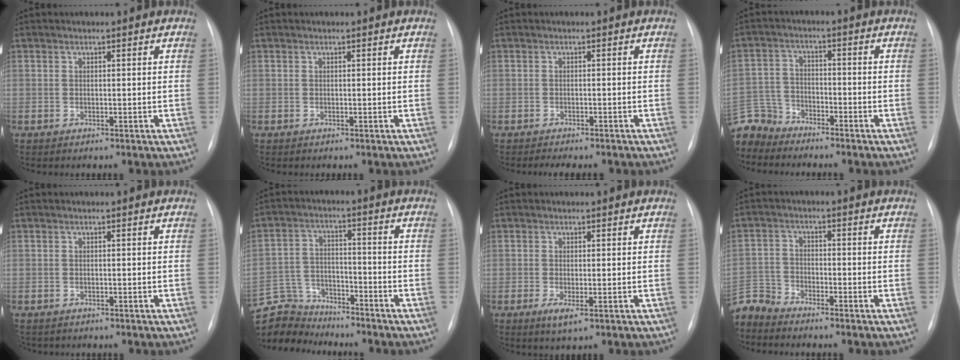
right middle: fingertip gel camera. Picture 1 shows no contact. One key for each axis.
{"total": 0.0}
{"total": 5.4, "fx": -4.7, "fy": 1.5, "fz": 2.2, "tx": -0.025, "ty": -0.001, "tz": -0.059}
{"total": 7.4, "fx": -7.0, "fy": 2.4, "fz": -0.3, "tx": 0.000, "ty": 0.006, "tz": -0.143}
{"total": 1.8, "fx": -1.5, "fy": 1.0, "fz": 0.3, "tx": -0.006, "ty": 0.000, "tz": -0.018}
{"total": 10.6, "fx": -10.2, "fy": 2.6, "fz": 0.1, "tx": -0.013, "ty": 0.021, "tz": -0.191}
{"total": 2.4, "fx": -0.9, "fy": 0.5, "fz": 2.2, "tx": -0.037, "ty": -0.007, "tz": -0.011}
{"total": 5.1, "fx": -5.1, "fy": 0.5, "fz": -0.2, "tx": 0.003, "ty": -0.003, "tz": -0.102}